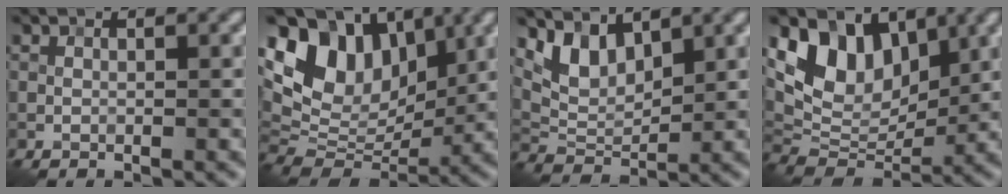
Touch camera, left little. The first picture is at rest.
{"total": 10.5, "force": [4.2, 7.4, 6.1], "torque": [-0.116, 0.006, 0.079]}
{"total": 4.1, "force": [2.7, 2.1, 2.3], "torque": [-0.051, -0.010, 0.054]}
{"total": 8.3, "force": [4.0, 5.4, 4.9], "torque": [-0.083, -0.008, 0.066]}